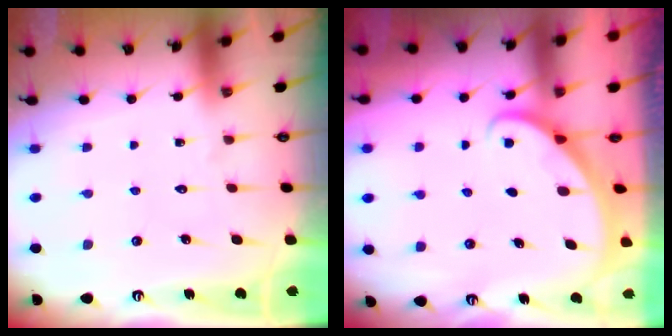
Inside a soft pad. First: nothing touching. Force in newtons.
{"total": 2.1, "press": 2.1, "slide": 0.1}